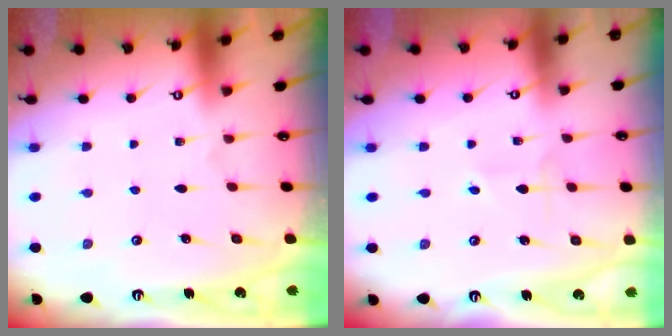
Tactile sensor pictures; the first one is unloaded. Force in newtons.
{"total": 2.8, "press": 2.8, "slide": 0.3}